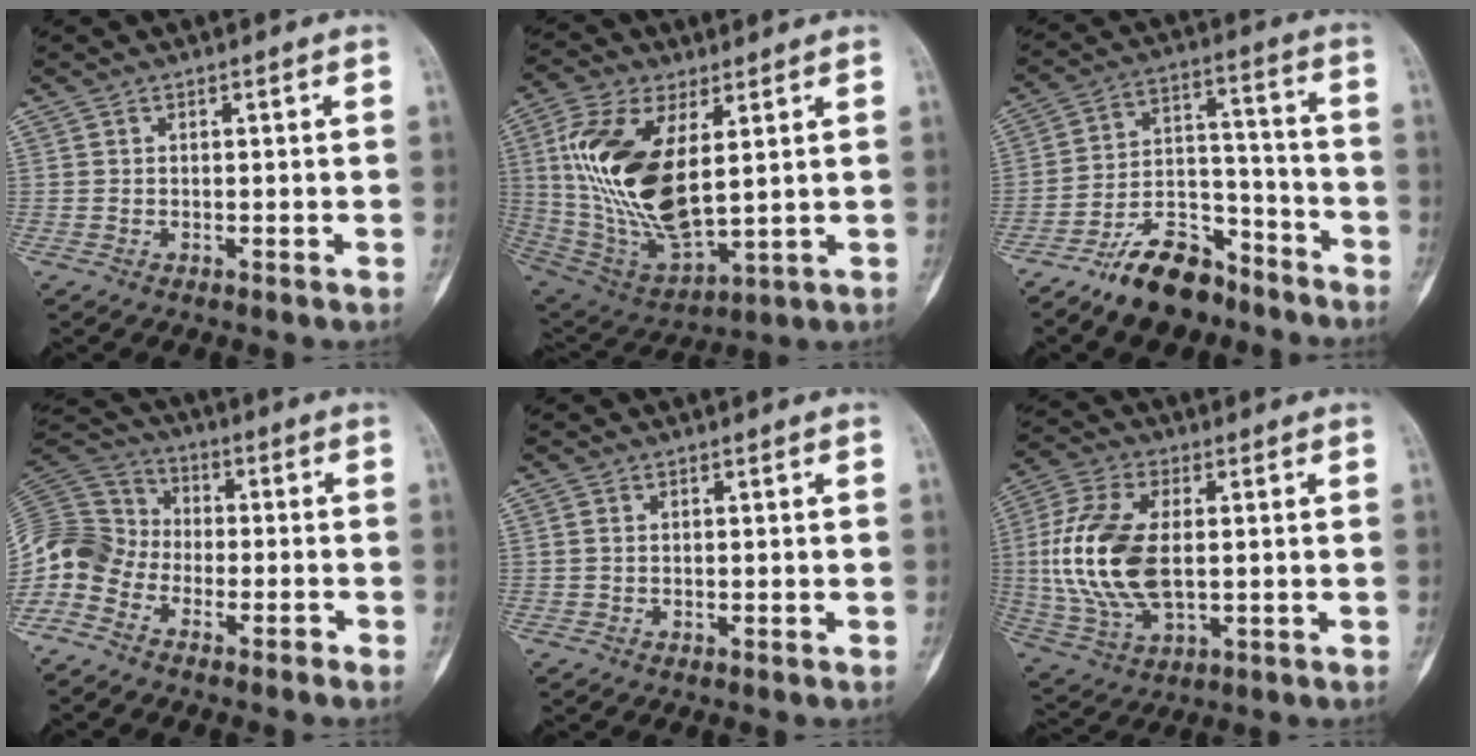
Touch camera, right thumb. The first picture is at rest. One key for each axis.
{"total": 20.6, "fx": 3.8, "fy": 9.8, "fz": 17.8, "tx": -0.358, "ty": -0.022, "tz": 0.084}
{"total": 13.9, "fx": -10.4, "fy": 6.7, "fz": 6.2, "tx": -0.082, "ty": 0.095, "tz": -0.185}
{"total": 11.4, "fx": -6.7, "fy": 7.8, "fz": 5.1, "tx": -0.095, "ty": 0.059, "tz": -0.144}
{"total": 0.5, "fx": 0.1, "fy": 0.3, "fz": 0.4, "tx": -0.011, "ty": 0.001, "tz": 0.000}
{"total": 16.7, "fx": 0.7, "fy": 9.0, "fz": 14.1, "tx": -0.305, "ty": -0.005, "tz": 0.018}